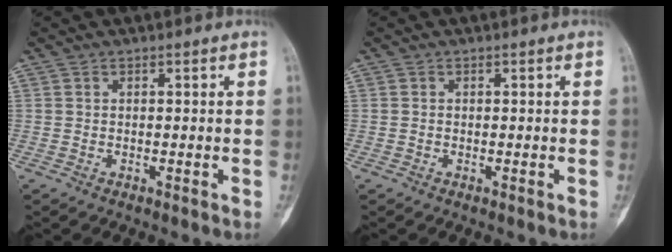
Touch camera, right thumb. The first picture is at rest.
{"total": 0.0}